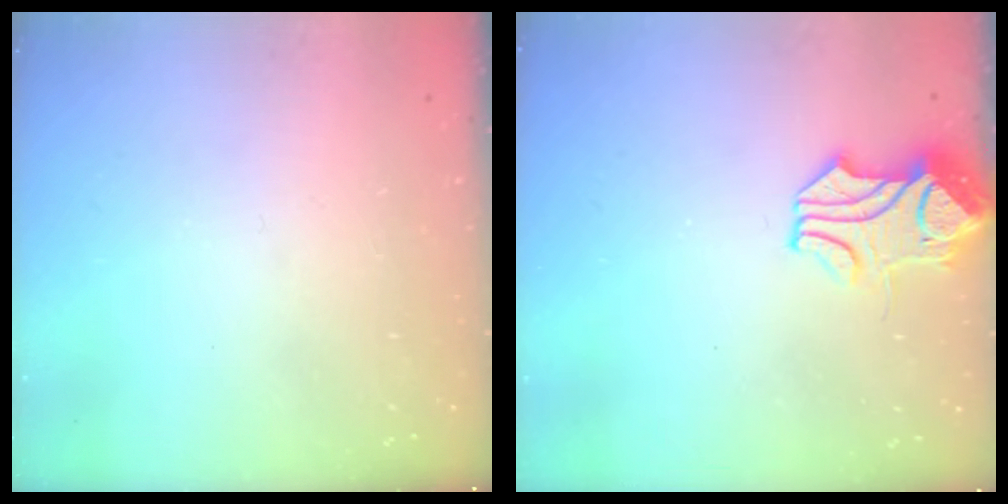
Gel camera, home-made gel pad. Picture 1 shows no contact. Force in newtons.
{"total": 1.5, "press": 1.4, "slide": 0.5}